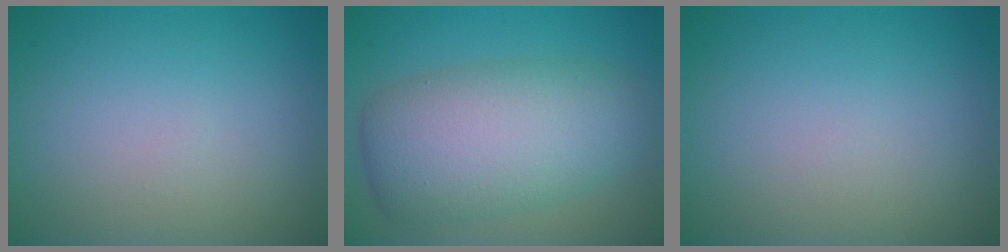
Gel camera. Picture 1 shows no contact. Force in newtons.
{"total": 8.7, "press": 8.7, "slide": 0.4}
{"total": 0.0}